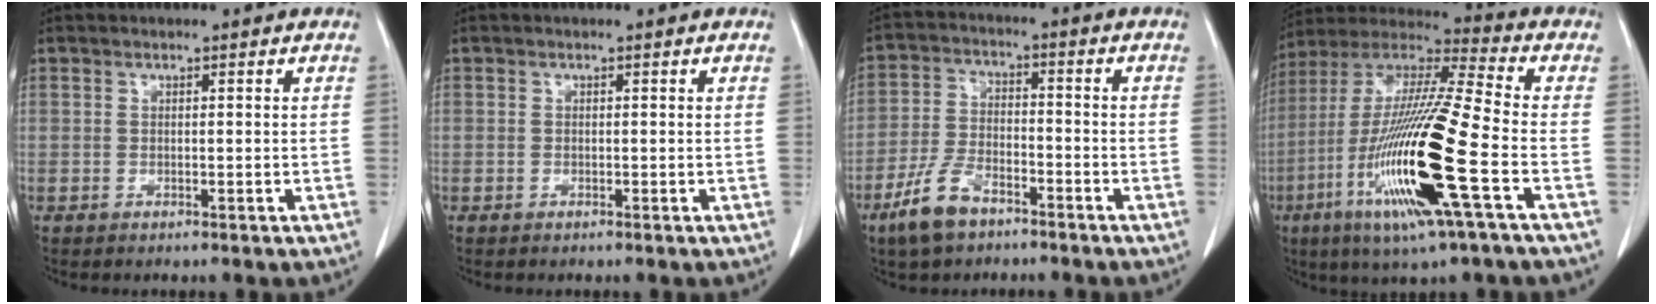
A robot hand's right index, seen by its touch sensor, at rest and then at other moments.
{"total": 0.0}
{"total": 8.0, "force": [-5.4, 3.5, 4.7], "torque": [-0.104, -0.002, -0.105]}
{"total": 22.0, "force": [-7.0, 0.8, 20.9], "torque": [-0.437, -0.034, -0.139]}